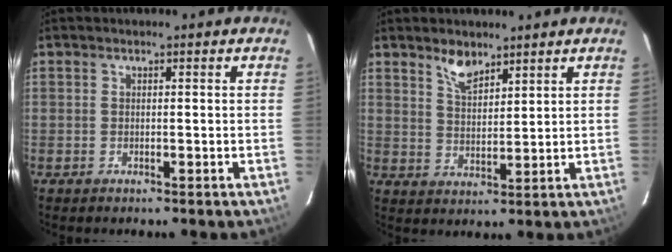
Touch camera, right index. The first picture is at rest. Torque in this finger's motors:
{"motor_torque": [0.05, 0.11, 0.03, 0.05]}